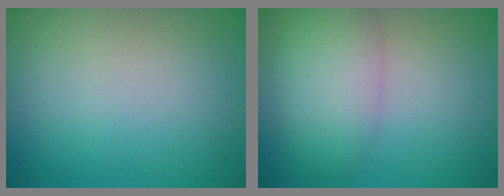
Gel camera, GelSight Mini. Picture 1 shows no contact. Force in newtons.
{"total": 4.8, "press": 4.8, "slide": 0.2}